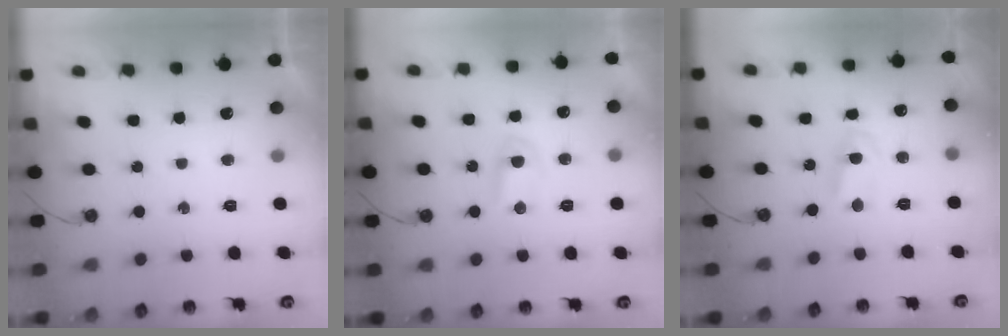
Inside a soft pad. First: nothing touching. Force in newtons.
{"total": 5.1, "press": 5.0, "slide": 0.5}
{"total": 1.9, "press": 1.9, "slide": 0.2}